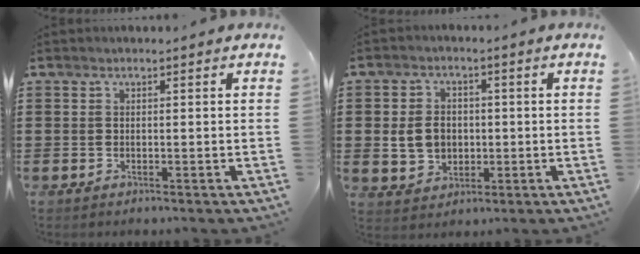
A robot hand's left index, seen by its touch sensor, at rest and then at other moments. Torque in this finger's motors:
{"motor_torque": [0.52, 0.27, 0.49, 0.09]}